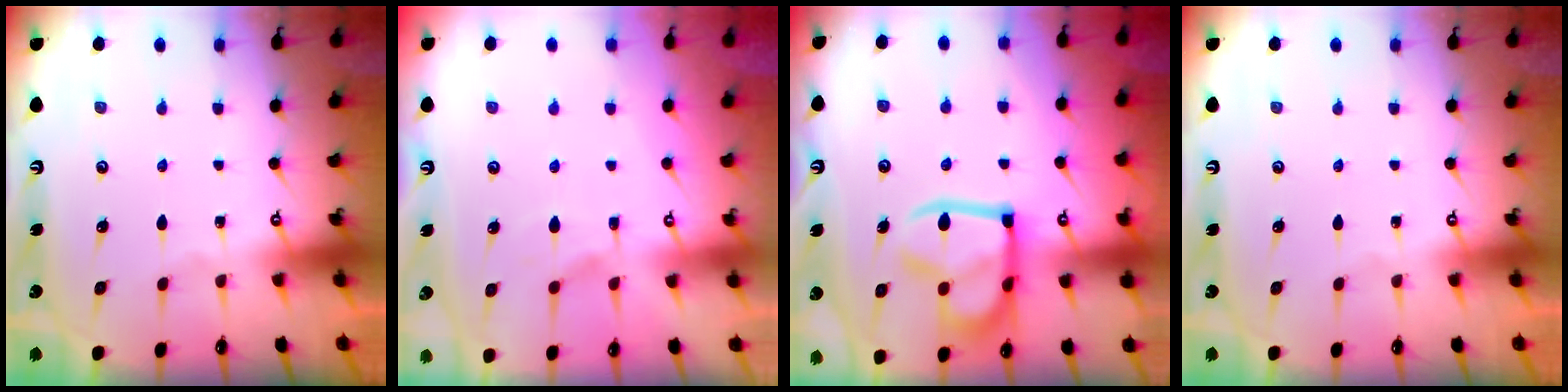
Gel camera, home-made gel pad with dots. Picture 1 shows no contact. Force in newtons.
{"total": 1.2, "press": 0.0, "slide": 1.2}
{"total": 17.2, "press": 17.1, "slide": 2.0}
{"total": 0.0}